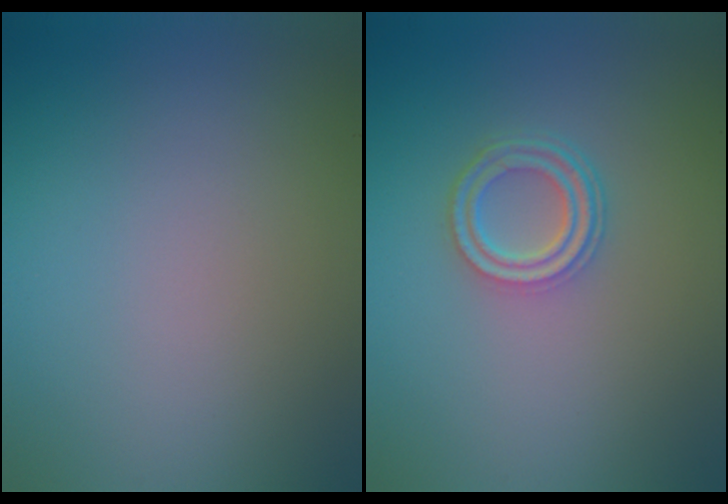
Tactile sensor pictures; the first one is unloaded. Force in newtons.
{"total": 3.5, "press": 2.6, "slide": 2.3}